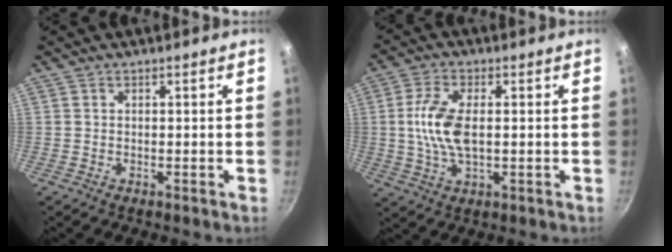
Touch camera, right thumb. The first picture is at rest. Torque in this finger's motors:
{"motor_torque": [1.42, 1.26, 1.04, -0.40, 0.19]}